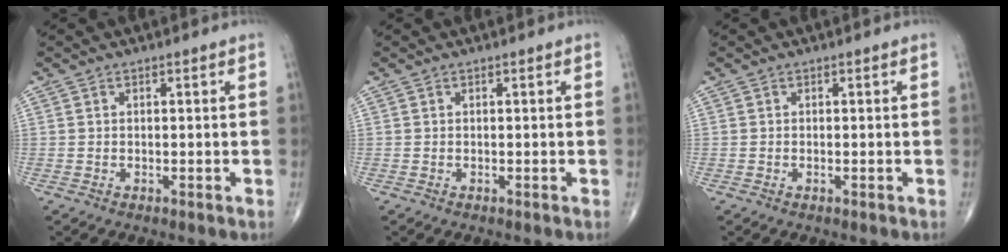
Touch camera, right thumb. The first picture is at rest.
{"total": 0.0}
{"total": 0.0}